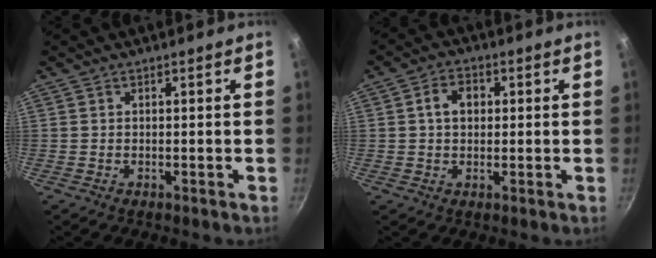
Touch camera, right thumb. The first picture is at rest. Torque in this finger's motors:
{"motor_torque": [-0.77, 0.76, 0.45, -0.20, 0.02]}